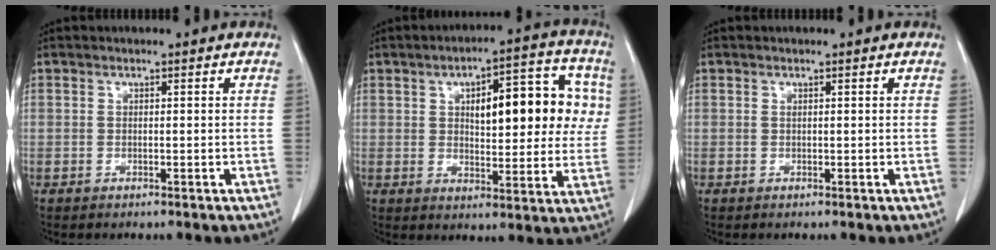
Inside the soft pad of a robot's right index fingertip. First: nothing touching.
{"total": 14.5, "force": [3.5, 5.5, 13.0], "torque": [-0.165, 0.035, 0.051]}
{"total": 0.0}